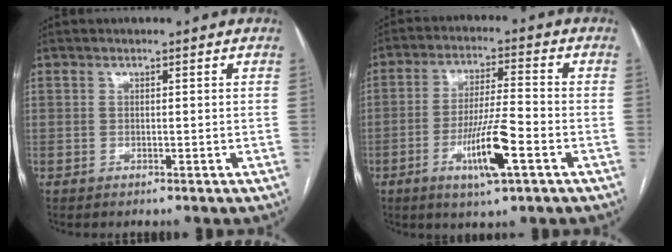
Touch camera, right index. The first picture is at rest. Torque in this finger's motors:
{"motor_torque": [1.84, -0.30, 1.05, 0.21]}